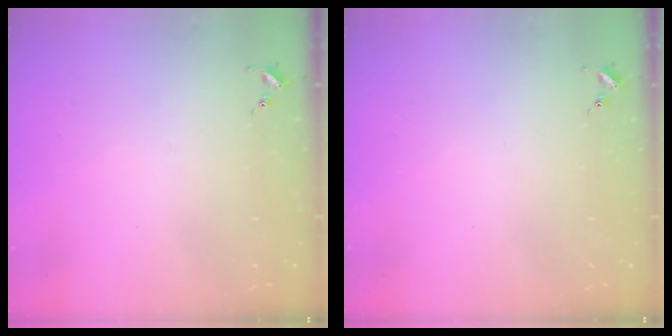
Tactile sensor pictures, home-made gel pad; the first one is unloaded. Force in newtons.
{"total": 0.0}